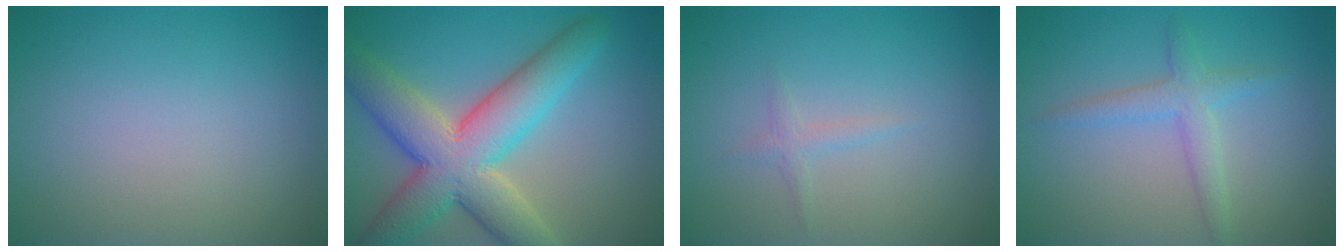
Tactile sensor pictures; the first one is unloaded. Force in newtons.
{"total": 9.9, "press": 9.8, "slide": 0.6}
{"total": 1.0, "press": 1.0, "slide": 0.1}
{"total": 2.4, "press": 2.4, "slide": 0.2}